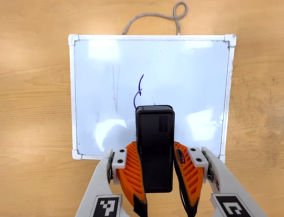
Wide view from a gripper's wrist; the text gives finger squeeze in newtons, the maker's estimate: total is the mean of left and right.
{"total": 7.7, "left": 6.1, "right": 9.2}